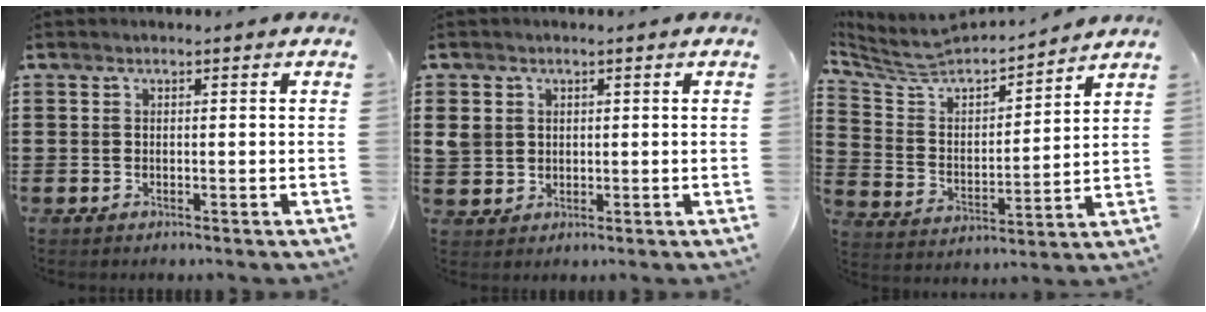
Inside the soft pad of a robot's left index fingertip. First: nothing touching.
{"total": 3.1, "force": [0.8, 2.8, 1.0], "torque": [-0.039, 0.007, 0.010]}
{"total": 5.6, "force": [5.0, 1.7, 1.8], "torque": [-0.065, -0.039, 0.079]}